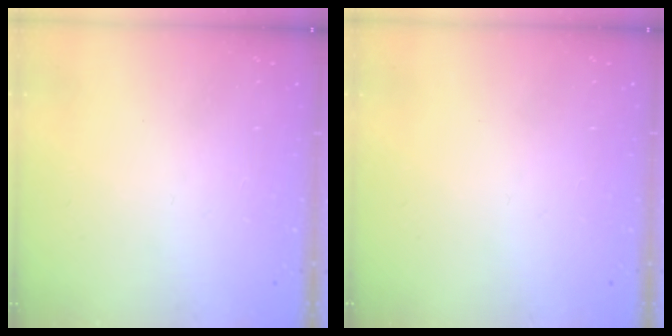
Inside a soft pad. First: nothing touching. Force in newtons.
{"total": 0.0}